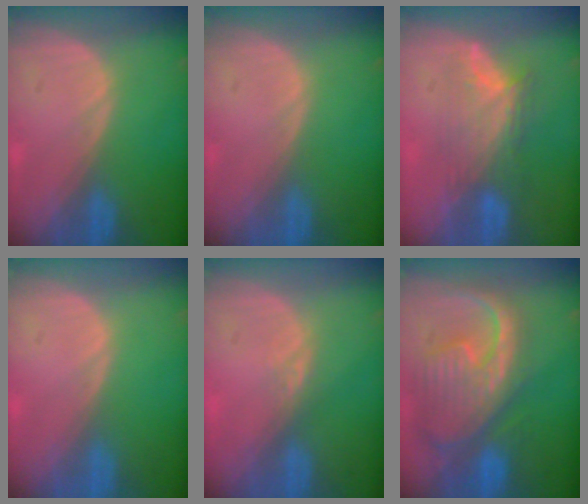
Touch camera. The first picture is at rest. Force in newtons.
{"total": 0.0}
{"total": 7.0, "press": 6.8, "slide": 1.9}
{"total": 0.0}
{"total": 1.5, "press": 1.3, "slide": 0.8}
{"total": 12.5, "press": 10.7, "slide": 6.5}